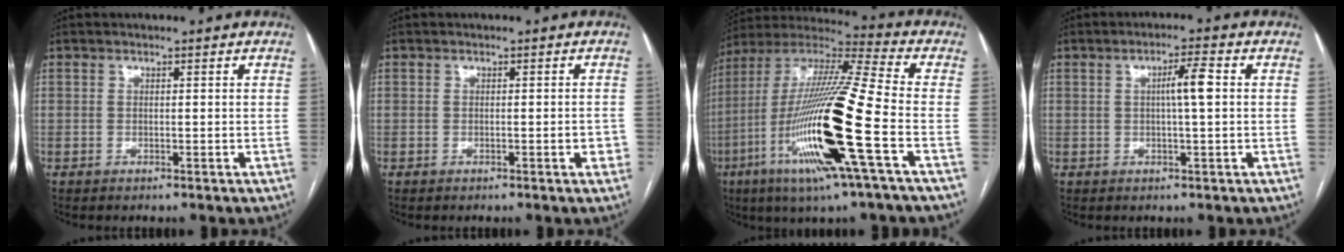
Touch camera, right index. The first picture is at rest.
{"total": 1.6, "force": [-0.6, 0.2, 1.4], "torque": [-0.012, 0.001, -0.008]}
{"total": 23.1, "force": [-7.2, 0.5, 21.9], "torque": [-0.449, -0.028, -0.140]}
{"total": 4.0, "force": [0.4, 0.0, 4.0], "torque": [-0.068, 0.005, 0.006]}